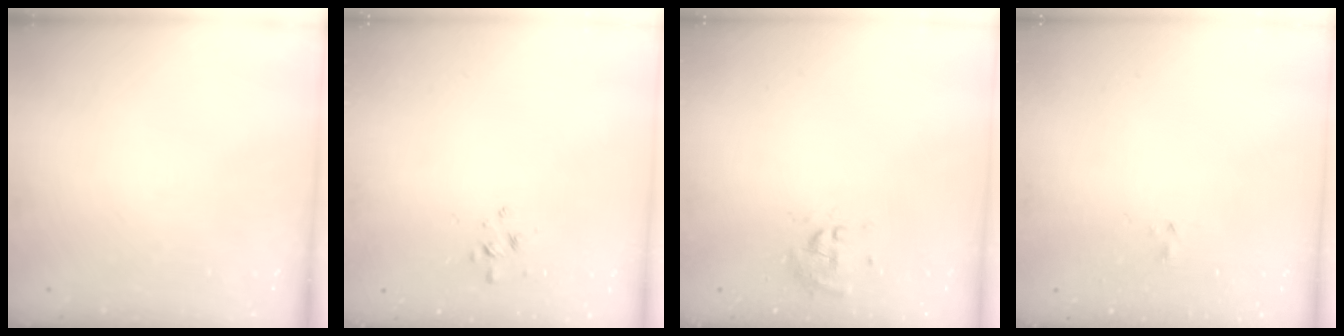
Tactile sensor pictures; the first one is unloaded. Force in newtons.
{"total": 1.7, "press": 1.7, "slide": 0.3}
{"total": 0.0}
{"total": 0.7, "press": 0.5, "slide": 0.4}